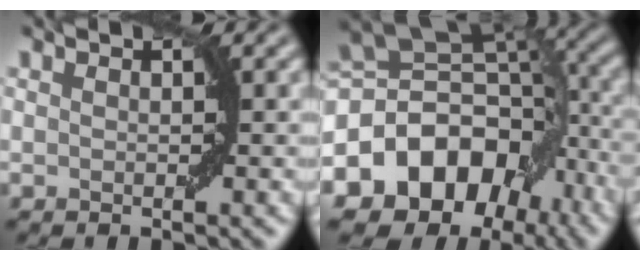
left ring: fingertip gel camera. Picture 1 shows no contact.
{"total": 13.0, "force": [-5.7, 9.5, 6.9], "torque": [-0.128, 0.006, -0.101]}